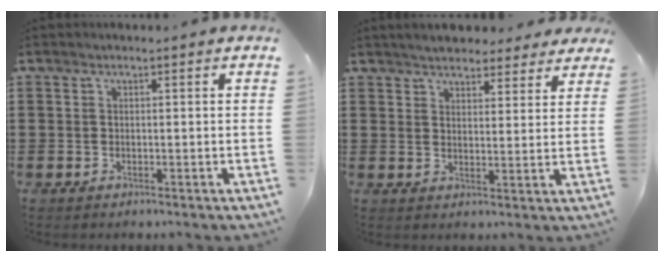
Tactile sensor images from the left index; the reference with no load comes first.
{"total": 4.2, "force": [4.1, 0.8, 0.8], "torque": [-0.030, -0.008, 0.075]}